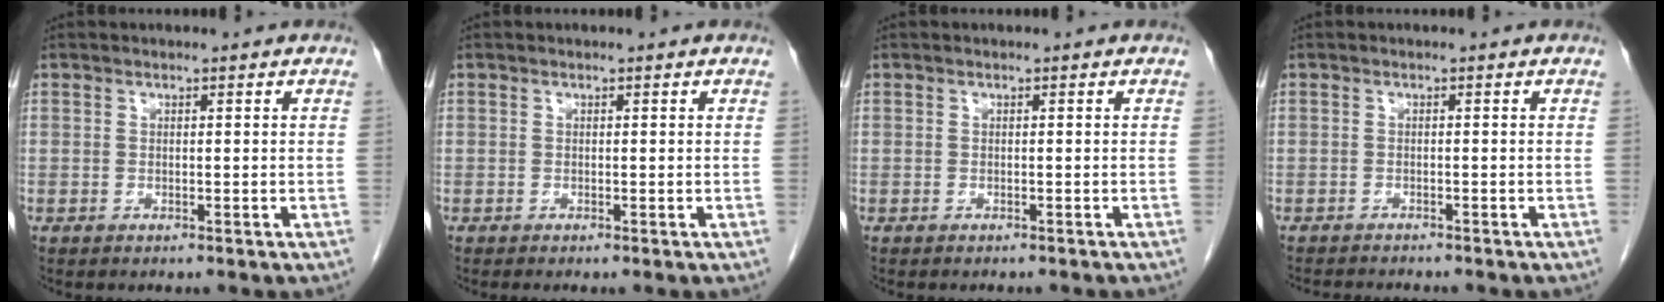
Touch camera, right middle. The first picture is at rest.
{"total": 0.0}
{"total": 2.5, "force": [-2.2, 0.5, 0.9], "torque": [-0.016, -0.003, -0.024]}
{"total": 3.8, "force": [-3.7, 0.3, 1.1], "torque": [-0.013, -0.011, -0.055]}